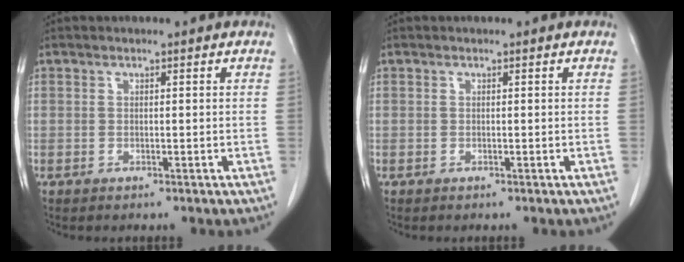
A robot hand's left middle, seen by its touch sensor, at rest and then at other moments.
{"total": 0.0}